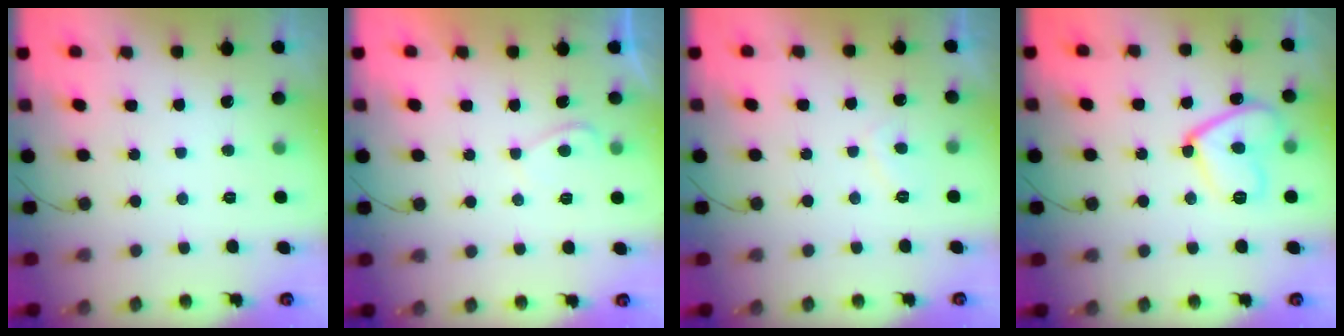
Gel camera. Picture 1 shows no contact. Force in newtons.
{"total": 1.0, "press": 0.7, "slide": 0.6}
{"total": 2.1, "press": 2.0, "slide": 0.8}
{"total": 13.2, "press": 13.2, "slide": 1.1}